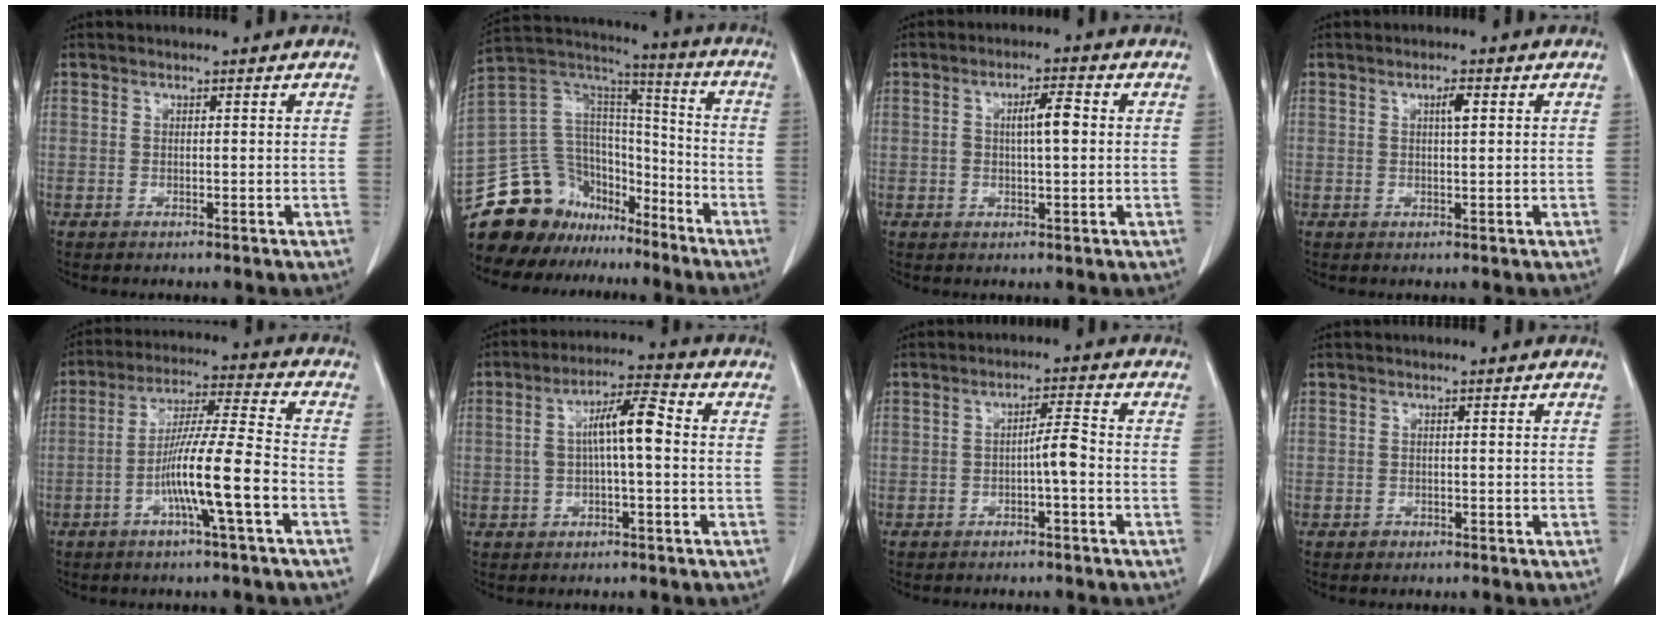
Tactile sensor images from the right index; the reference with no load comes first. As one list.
[{"total": 20.3, "force": [-16.1, 11.2, 5.4], "torque": [-0.118, 0.075, -0.265]}, {"total": 4.7, "force": [0.5, 0.9, 4.5], "torque": [-0.078, 0.008, 0.006]}, {"total": 2.0, "force": [0.7, 0.3, 1.8], "torque": [-0.032, 0.001, 0.011]}, {"total": 11.5, "force": [-4.0, -0.5, 10.7], "torque": [-0.197, 0.004, -0.075]}, {"total": 7.8, "force": [0.3, 1.6, 7.6], "torque": [-0.141, 0.027, 0.002]}, {"total": 3.3, "force": [-1.0, 0.2, 3.2], "torque": [-0.049, 0.005, -0.017]}, {"total": 0.8, "force": [-0.5, 0.7, 0.0], "torque": [-0.001, 0.003, -0.008]}]